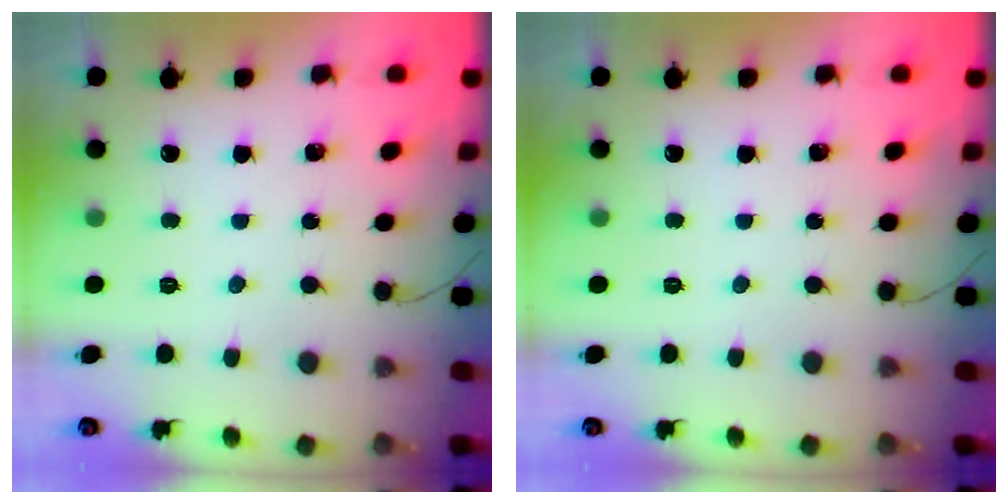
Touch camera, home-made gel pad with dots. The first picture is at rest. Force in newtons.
{"total": 0.0}